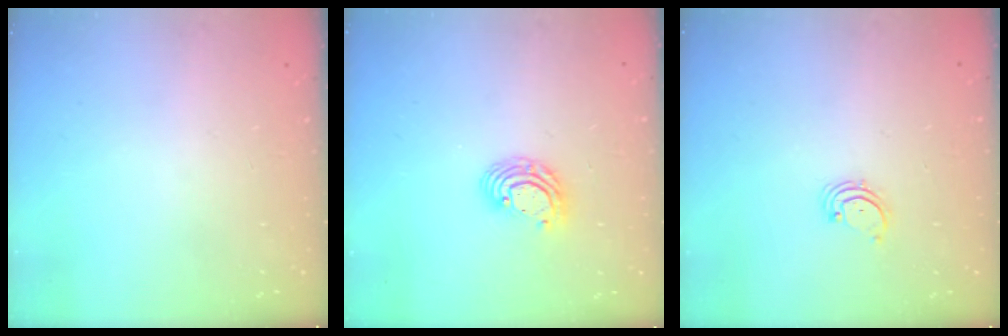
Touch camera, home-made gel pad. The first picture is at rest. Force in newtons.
{"total": 7.6, "press": 7.5, "slide": 1.2}
{"total": 1.7, "press": 1.6, "slide": 0.2}